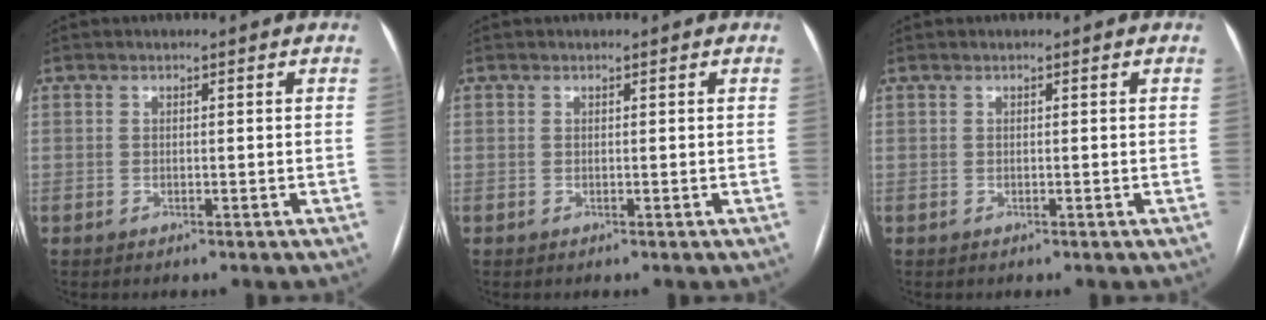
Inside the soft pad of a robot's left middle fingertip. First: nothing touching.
{"total": 1.8, "force": [-0.7, -1.4, -0.9], "torque": [0.011, -0.011, -0.009]}
{"total": 0.0}